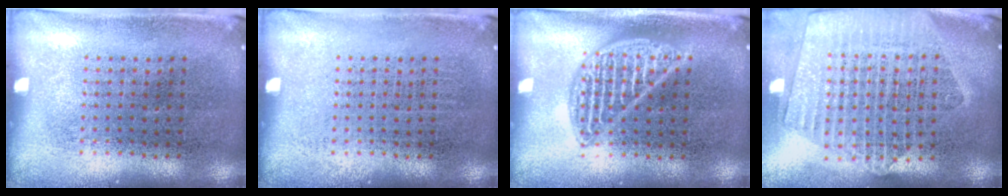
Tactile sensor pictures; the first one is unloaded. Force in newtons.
{"total": 0.0}
{"total": 1.5, "press": 1.5, "slide": 0.2}
{"total": 2.3, "press": 2.1, "slide": 1.1}